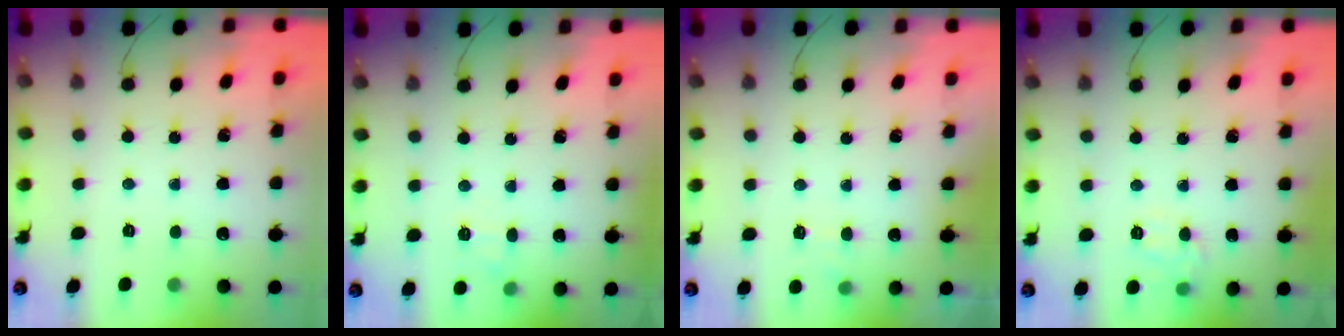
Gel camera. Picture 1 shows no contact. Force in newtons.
{"total": 6.2, "press": 6.1, "slide": 1.5}
{"total": 6.9, "press": 6.7, "slide": 1.6}
{"total": 7.2, "press": 7.1, "slide": 0.8}